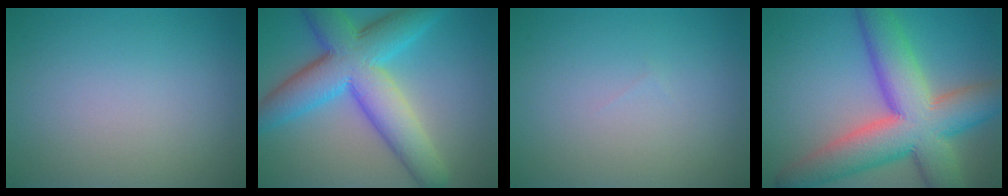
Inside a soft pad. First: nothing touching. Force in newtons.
{"total": 10.1, "press": 10.1, "slide": 0.3}
{"total": 0.0}
{"total": 11.8, "press": 11.8, "slide": 0.7}